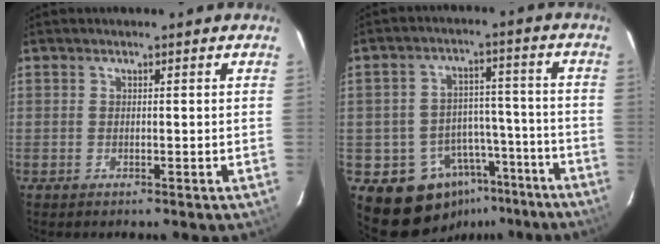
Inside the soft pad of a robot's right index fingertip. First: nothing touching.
{"total": 14.0, "force": [-9.7, 9.8, 2.6], "torque": [-0.057, 0.053, -0.118]}